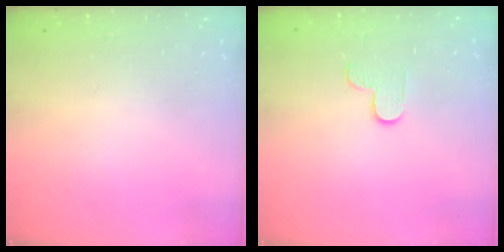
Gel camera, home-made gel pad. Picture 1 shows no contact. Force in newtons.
{"total": 3.8, "press": 3.8, "slide": 0.4}